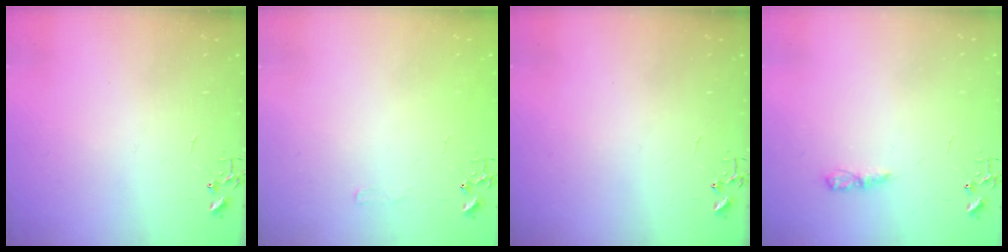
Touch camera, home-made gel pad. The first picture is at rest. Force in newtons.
{"total": 6.4, "press": 6.4, "slide": 0.8}
{"total": 0.0}
{"total": 6.8, "press": 6.8, "slide": 0.5}